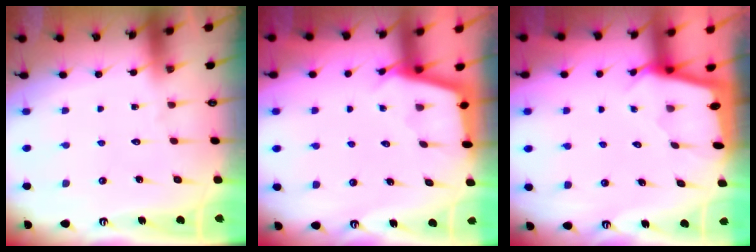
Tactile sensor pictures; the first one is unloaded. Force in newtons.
{"total": 2.9, "press": 2.9, "slide": 0.3}
{"total": 1.5, "press": 1.5, "slide": 0.2}